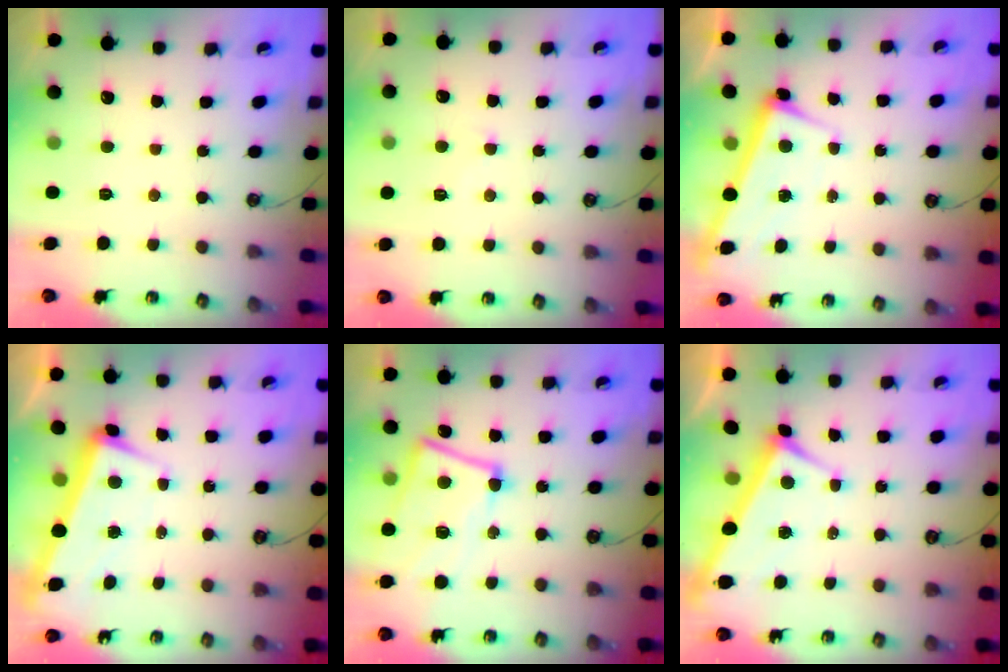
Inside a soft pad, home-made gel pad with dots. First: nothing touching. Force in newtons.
{"total": 1.9, "press": 1.8, "slide": 0.6}
{"total": 2.9, "press": 2.9, "slide": 0.4}
{"total": 2.0, "press": 1.6, "slide": 1.1}
{"total": 7.2, "press": 7.0, "slide": 1.6}
{"total": 3.9, "press": 3.8, "slide": 0.6}